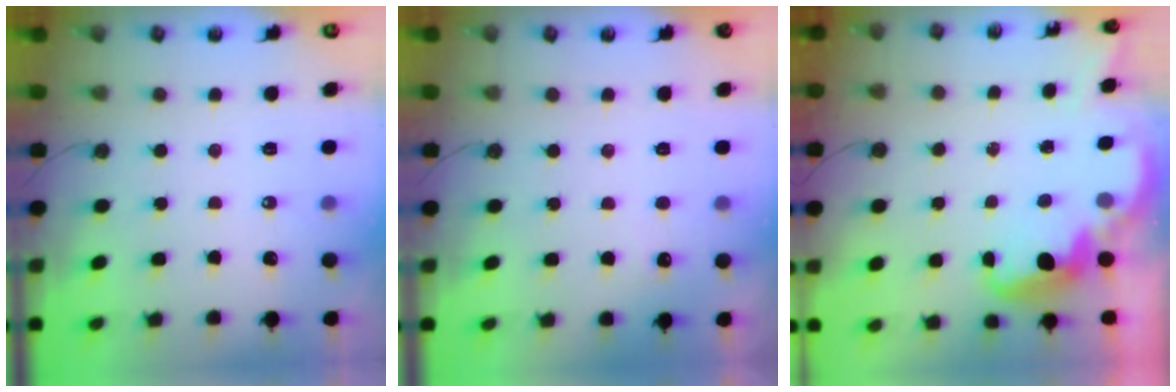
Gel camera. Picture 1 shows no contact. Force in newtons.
{"total": 2.1, "press": 1.9, "slide": 0.9}
{"total": 2.6, "press": 2.6, "slide": 0.4}